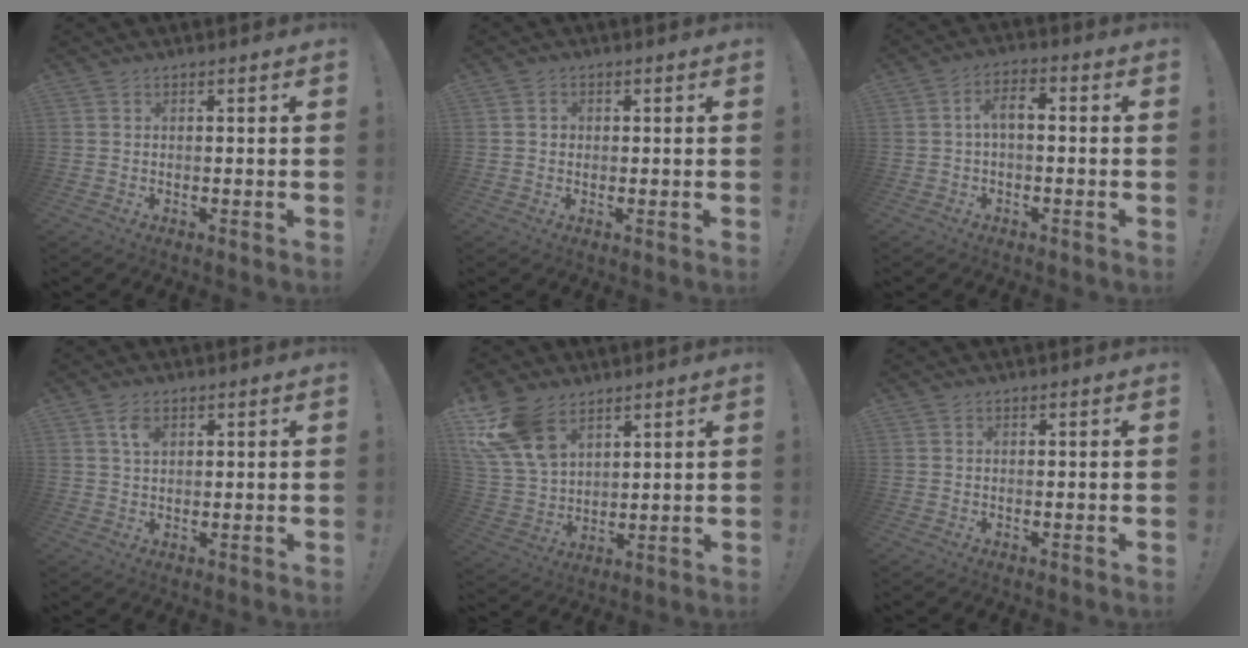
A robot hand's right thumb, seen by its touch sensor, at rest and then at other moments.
{"total": 2.0, "force": [-0.1, 1.8, 1.0], "torque": [-0.011, 0.004, -0.003]}
{"total": 5.1, "force": [-0.3, 2.2, 4.6], "torque": [-0.093, 0.008, -0.008]}
{"total": 3.7, "force": [1.7, 2.0, 2.6], "torque": [-0.042, -0.003, 0.028]}
{"total": 16.3, "force": [9.2, 10.0, 9.0], "torque": [-0.188, -0.051, 0.177]}
{"total": 0.0}